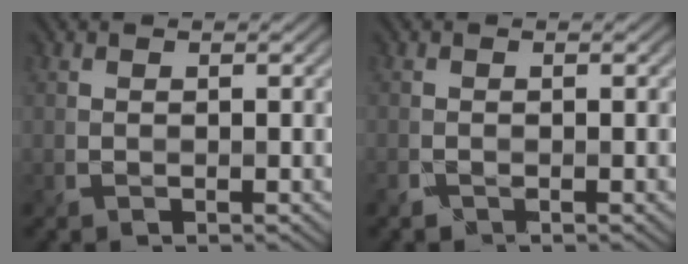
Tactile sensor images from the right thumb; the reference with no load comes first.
{"total": 0.9, "force": [-0.7, 0.4, 0.5], "torque": [-0.014, -0.009, -0.013]}